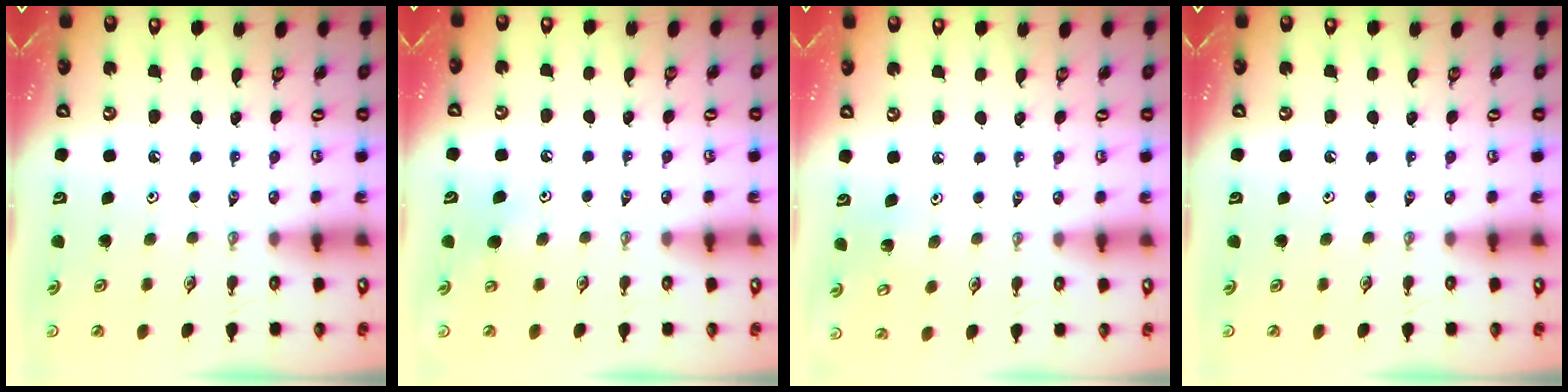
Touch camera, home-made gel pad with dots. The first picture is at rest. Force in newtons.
{"total": 6.1, "press": 5.8, "slide": 1.7}
{"total": 4.5, "press": 4.4, "slide": 0.3}
{"total": 0.0}